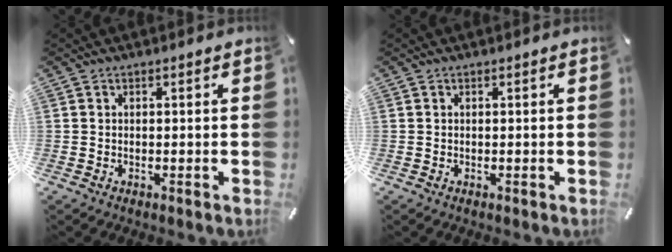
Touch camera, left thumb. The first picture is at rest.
{"total": 0.0}